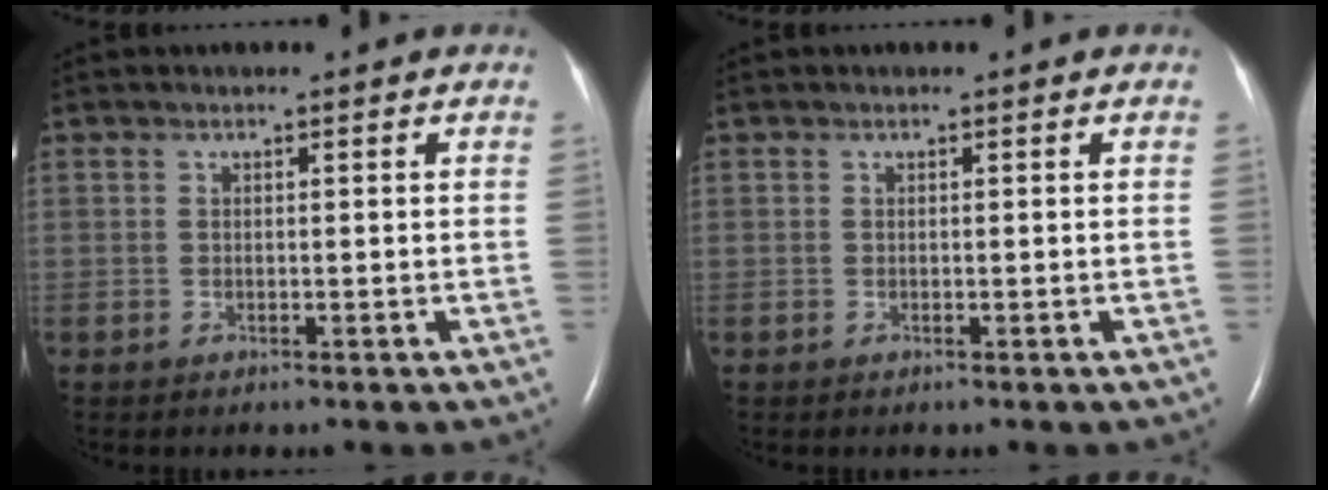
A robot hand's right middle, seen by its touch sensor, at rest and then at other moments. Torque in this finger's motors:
{"motor_torque": [0.00, 0.00, 0.00, 0.00]}